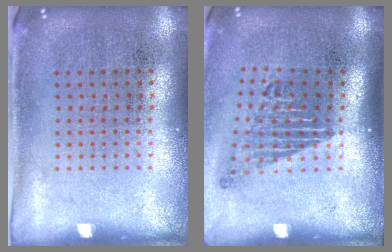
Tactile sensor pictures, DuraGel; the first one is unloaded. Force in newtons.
{"total": 1.8, "press": 1.3, "slide": 1.3}